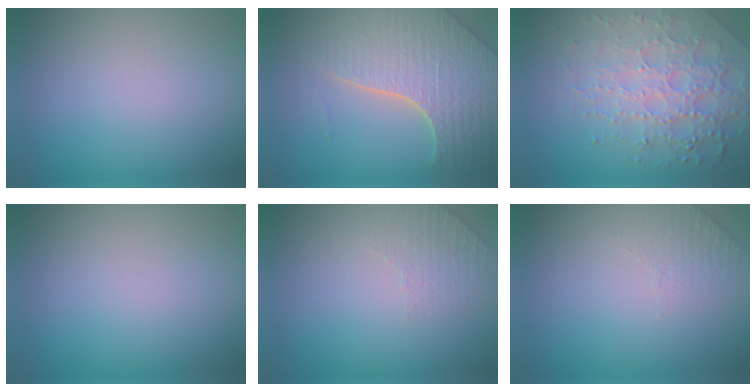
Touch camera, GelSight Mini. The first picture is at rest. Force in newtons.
{"total": 7.0, "press": 5.6, "slide": 4.2}
{"total": 7.3, "press": 5.2, "slide": 5.1}
{"total": 0.0}
{"total": 1.3, "press": 0.8, "slide": 1.1}
{"total": 1.2, "press": 0.7, "slide": 0.9}